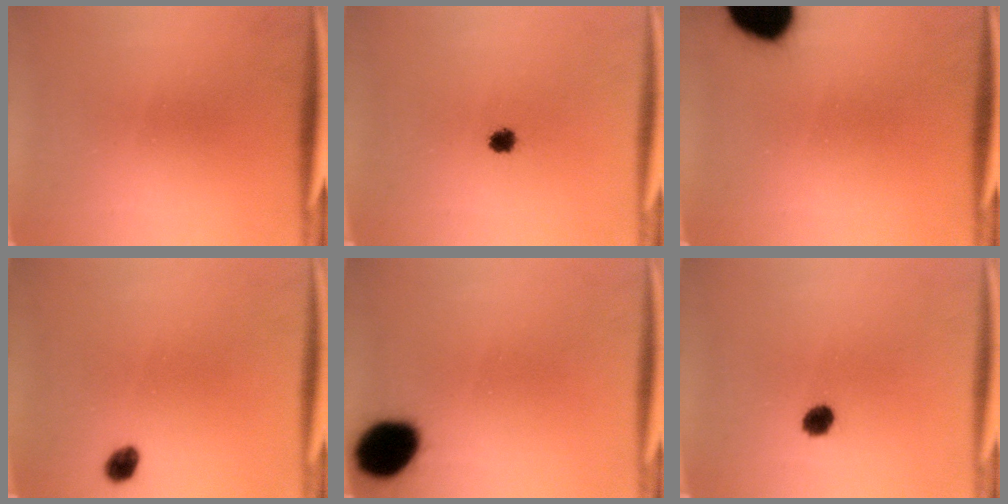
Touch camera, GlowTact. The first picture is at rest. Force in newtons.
{"total": 2.4}
{"total": 20.1}
{"total": 2.2}
{"total": 11.4}
{"total": 2.9}